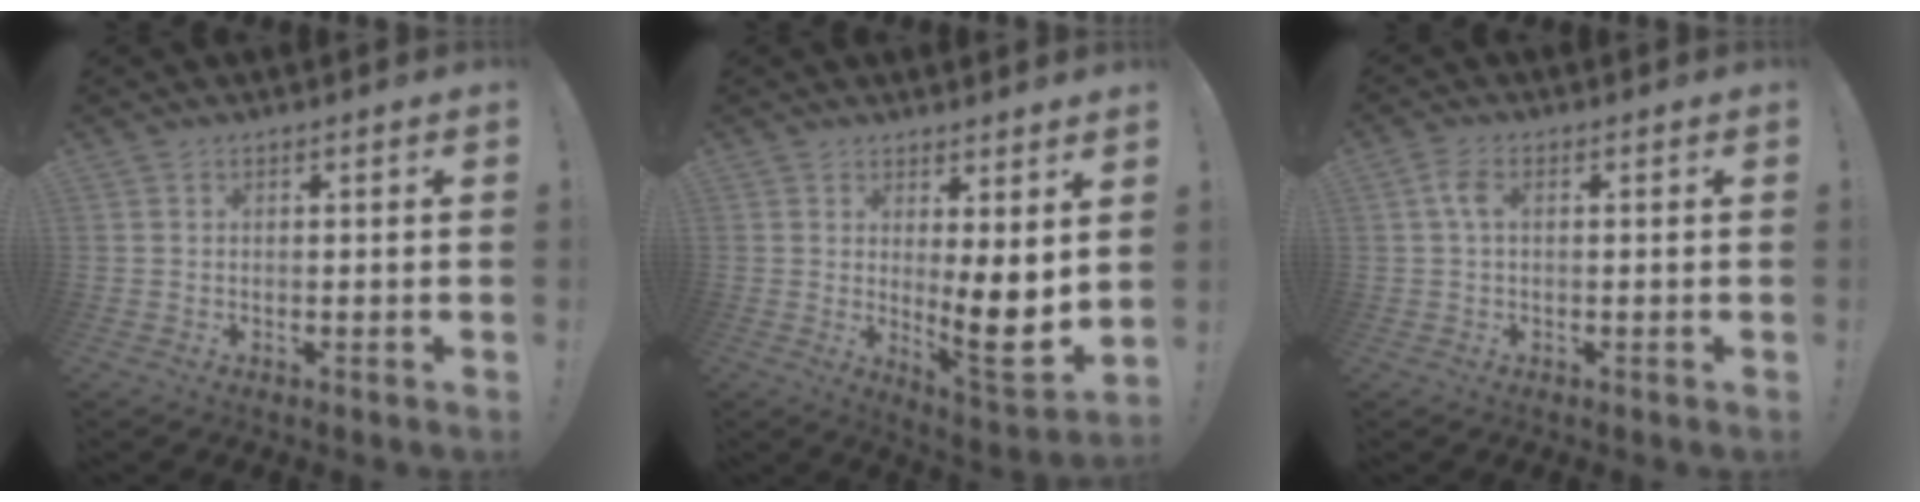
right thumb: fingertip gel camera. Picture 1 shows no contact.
{"total": 9.7, "force": [1.3, 1.8, 9.4], "torque": [-0.115, -0.049, 0.023]}
{"total": 3.8, "force": [0.4, 1.8, 3.4], "torque": [-0.060, 0.009, 0.007]}